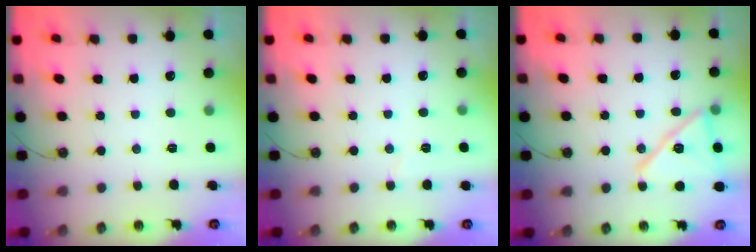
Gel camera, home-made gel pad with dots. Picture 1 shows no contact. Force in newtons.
{"total": 3.7, "press": 2.6, "slide": 2.6}
{"total": 16.4, "press": 12.2, "slide": 10.9}